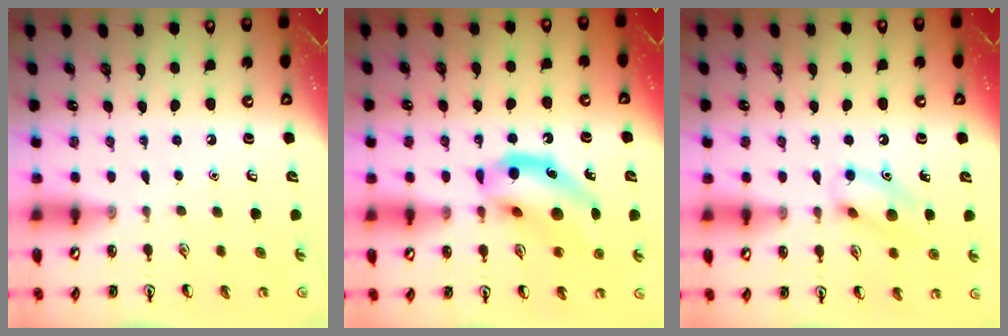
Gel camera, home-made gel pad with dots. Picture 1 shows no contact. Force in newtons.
{"total": 14.7, "press": 14.1, "slide": 4.2}
{"total": 10.8, "press": 10.7, "slide": 1.8}